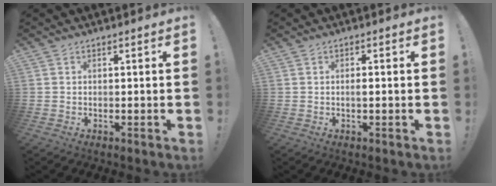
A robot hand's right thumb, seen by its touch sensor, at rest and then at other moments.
{"total": 1.0, "force": [-0.2, 0.3, 1.0], "torque": [-0.018, 0.002, -0.005]}